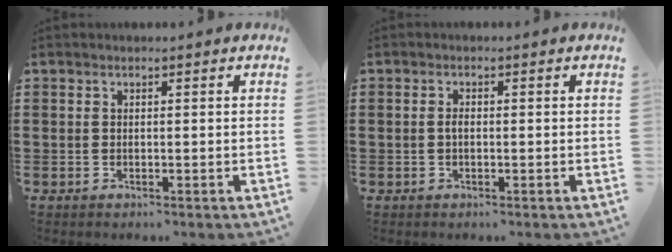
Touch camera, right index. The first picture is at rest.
{"total": 1.1, "force": [-0.1, 0.4, 1.0], "torque": [-0.020, -0.001, -0.003]}